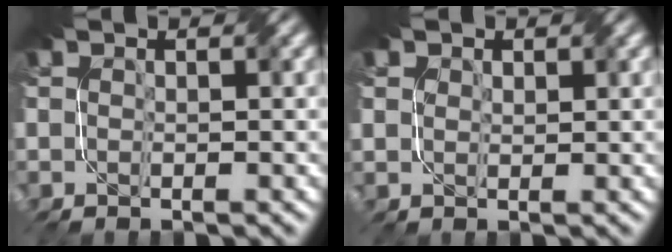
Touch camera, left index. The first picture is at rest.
{"total": 1.8, "force": [1.4, 1.1, -0.3], "torque": [0.008, 0.006, 0.022]}